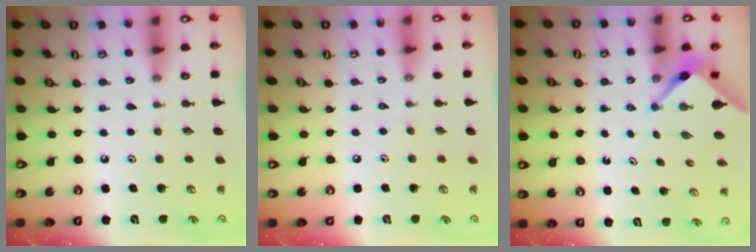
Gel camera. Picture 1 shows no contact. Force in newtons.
{"total": 3.3, "press": 3.2, "slide": 0.4}
{"total": 2.6, "press": 2.6, "slide": 0.2}